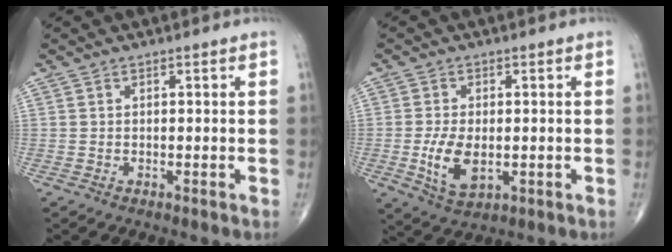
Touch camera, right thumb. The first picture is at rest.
{"total": 7.4, "force": [-1.1, 4.0, 6.1], "torque": [-0.116, -0.009, -0.014]}